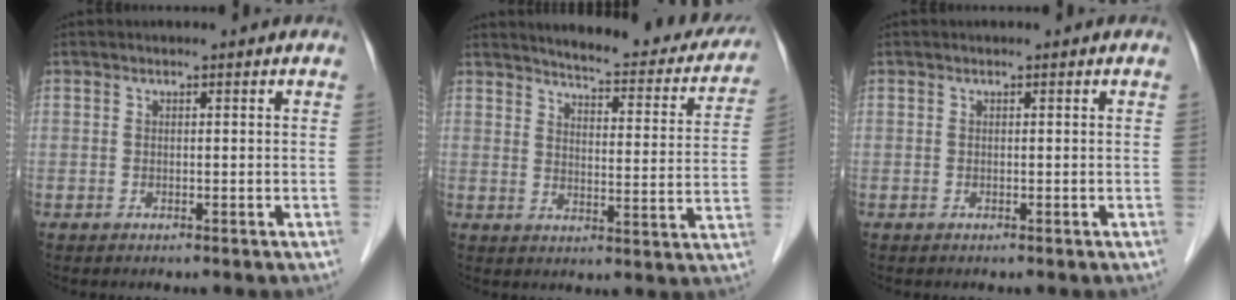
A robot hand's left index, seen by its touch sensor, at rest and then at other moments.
{"total": 19.0, "force": [17.4, 3.7, 6.5], "torque": [-0.065, -0.044, 0.201]}
{"total": 0.0}